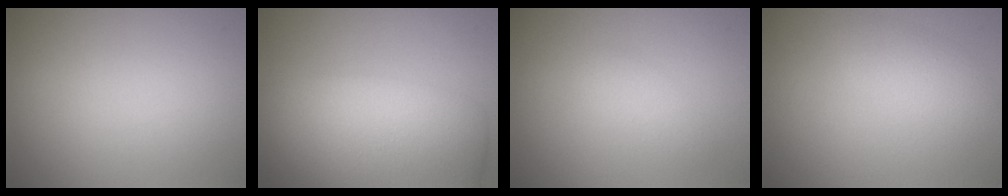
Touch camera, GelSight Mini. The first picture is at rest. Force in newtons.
{"total": 10.6, "press": 10.5, "slide": 0.6}
{"total": 1.3, "press": 1.3, "slide": 0.0}
{"total": 2.5, "press": 2.5, "slide": 0.0}